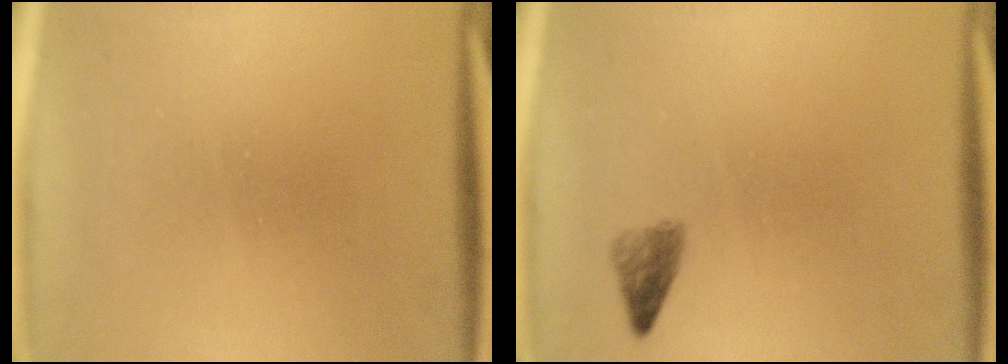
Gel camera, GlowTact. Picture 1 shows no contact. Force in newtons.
{"total": 1.7}